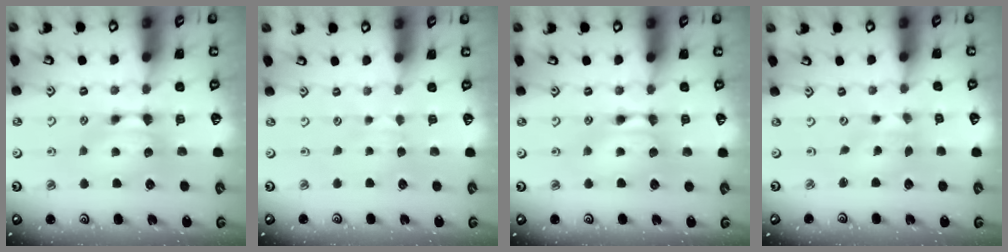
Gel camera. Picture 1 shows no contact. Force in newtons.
{"total": 2.1, "press": 2.1, "slide": 0.4}
{"total": 1.7, "press": 1.7, "slide": 0.1}
{"total": 2.0, "press": 1.7, "slide": 1.0}